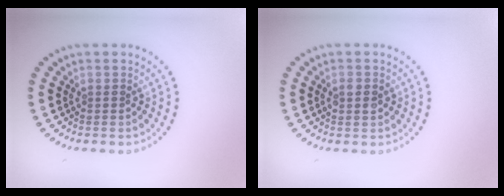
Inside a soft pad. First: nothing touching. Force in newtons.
{"total": 1.0, "press": 1.0, "slide": 0.2}